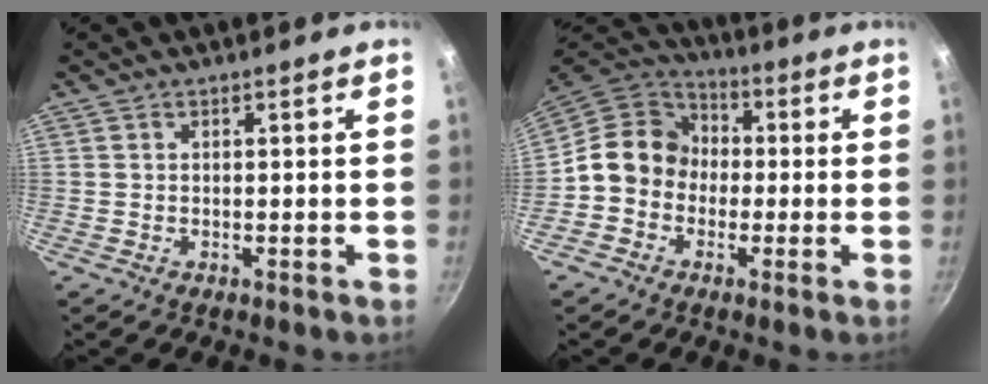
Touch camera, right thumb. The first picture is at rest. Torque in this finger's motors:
{"motor_torque": [1.20, 1.87, 0.77, -0.98, 0.09]}